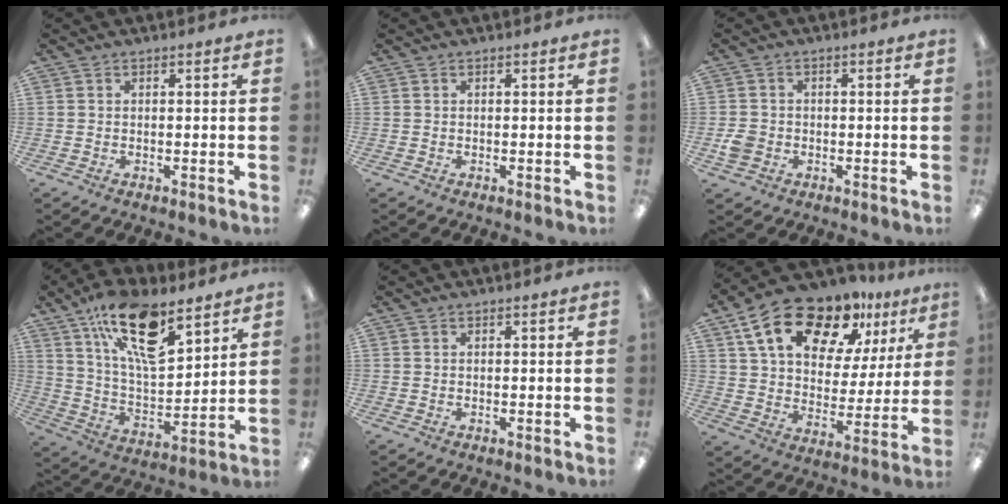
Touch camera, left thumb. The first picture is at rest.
{"total": 0.0}
{"total": 3.7, "force": [-1.1, 3.2, 1.5], "torque": [-0.016, 0.004, -0.021]}
{"total": 19.9, "force": [12.5, 8.0, 13.2], "torque": [-0.229, -0.062, 0.213]}
{"total": 0.0}
{"total": 20.1, "force": [13.3, 9.8, 11.4], "torque": [-0.193, -0.070, 0.230]}